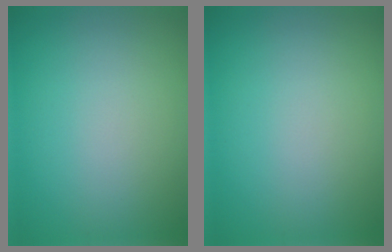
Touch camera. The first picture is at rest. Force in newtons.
{"total": 0.0}